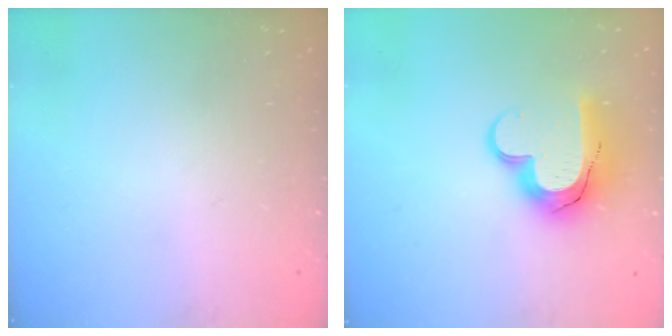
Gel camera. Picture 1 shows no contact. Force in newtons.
{"total": 15.2, "press": 15.1, "slide": 1.1}